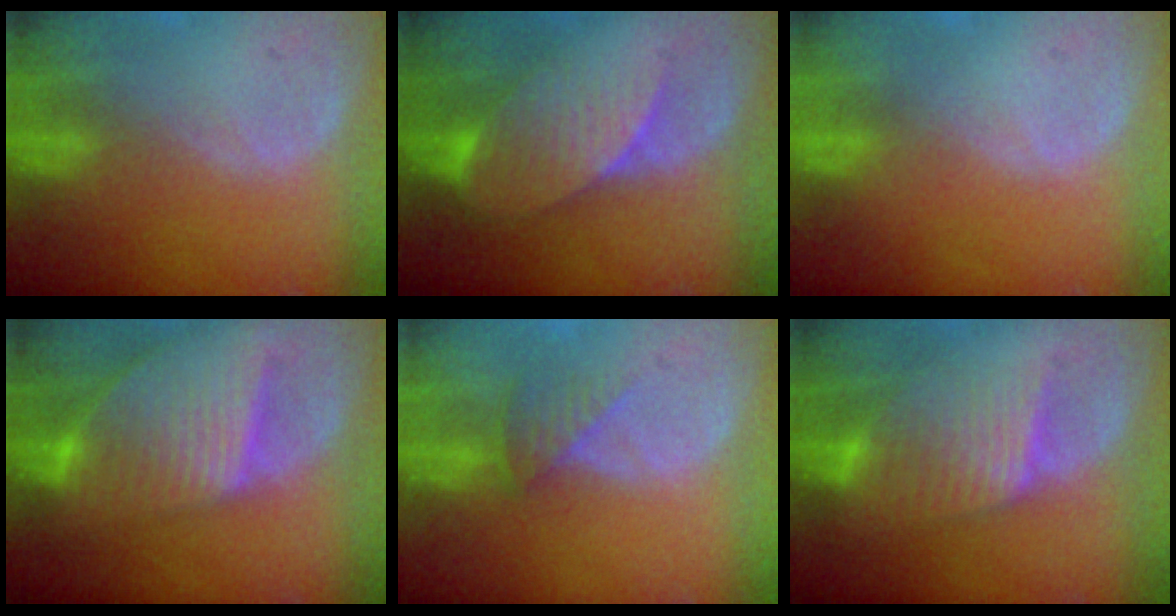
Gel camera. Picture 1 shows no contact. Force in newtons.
{"total": 7.6, "press": 6.9, "slide": 3.1}
{"total": 0.0}
{"total": 9.5, "press": 8.2, "slide": 4.8}
{"total": 3.1, "press": 2.9, "slide": 1.3}
{"total": 6.5, "press": 6.4, "slide": 0.4}